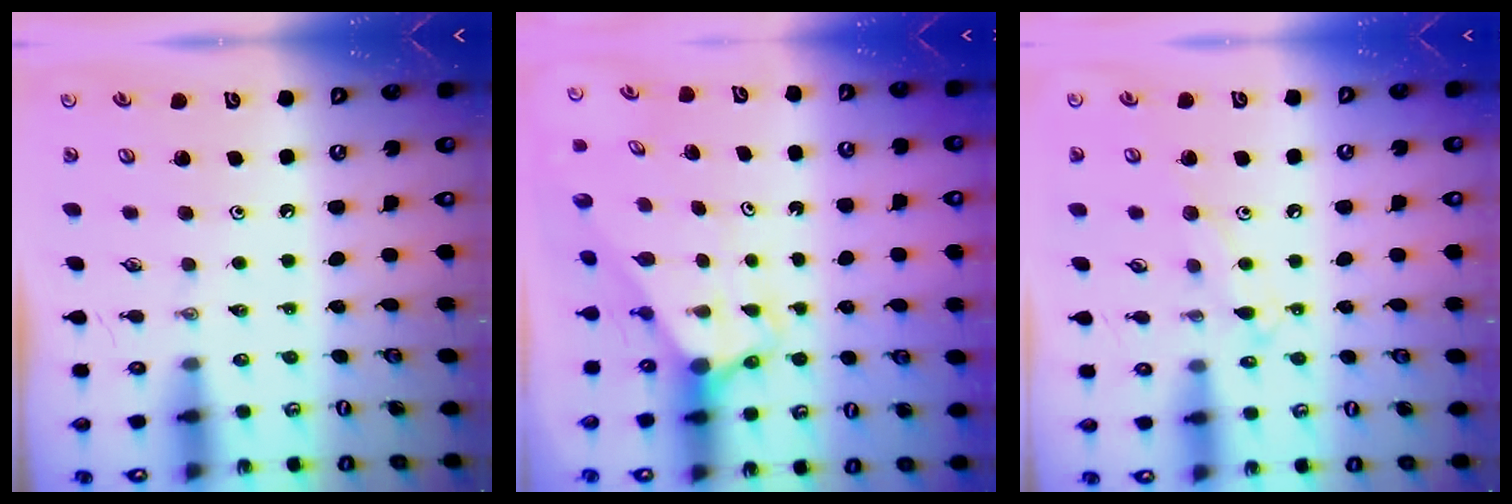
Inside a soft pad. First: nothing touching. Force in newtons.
{"total": 2.7, "press": 2.7, "slide": 0.0}
{"total": 8.0, "press": 8.0, "slide": 0.6}